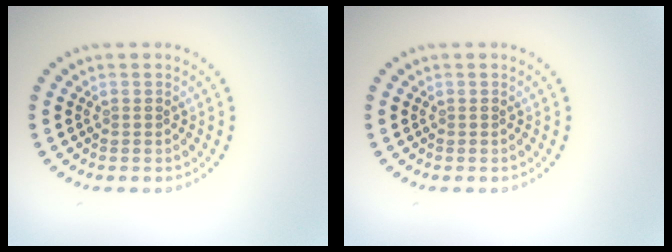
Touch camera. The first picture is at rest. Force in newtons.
{"total": 0.0}